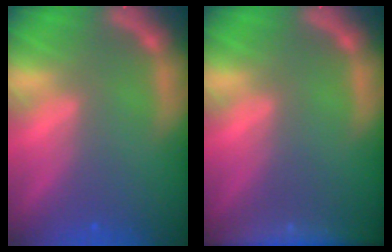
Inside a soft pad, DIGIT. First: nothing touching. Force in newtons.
{"total": 7.4}